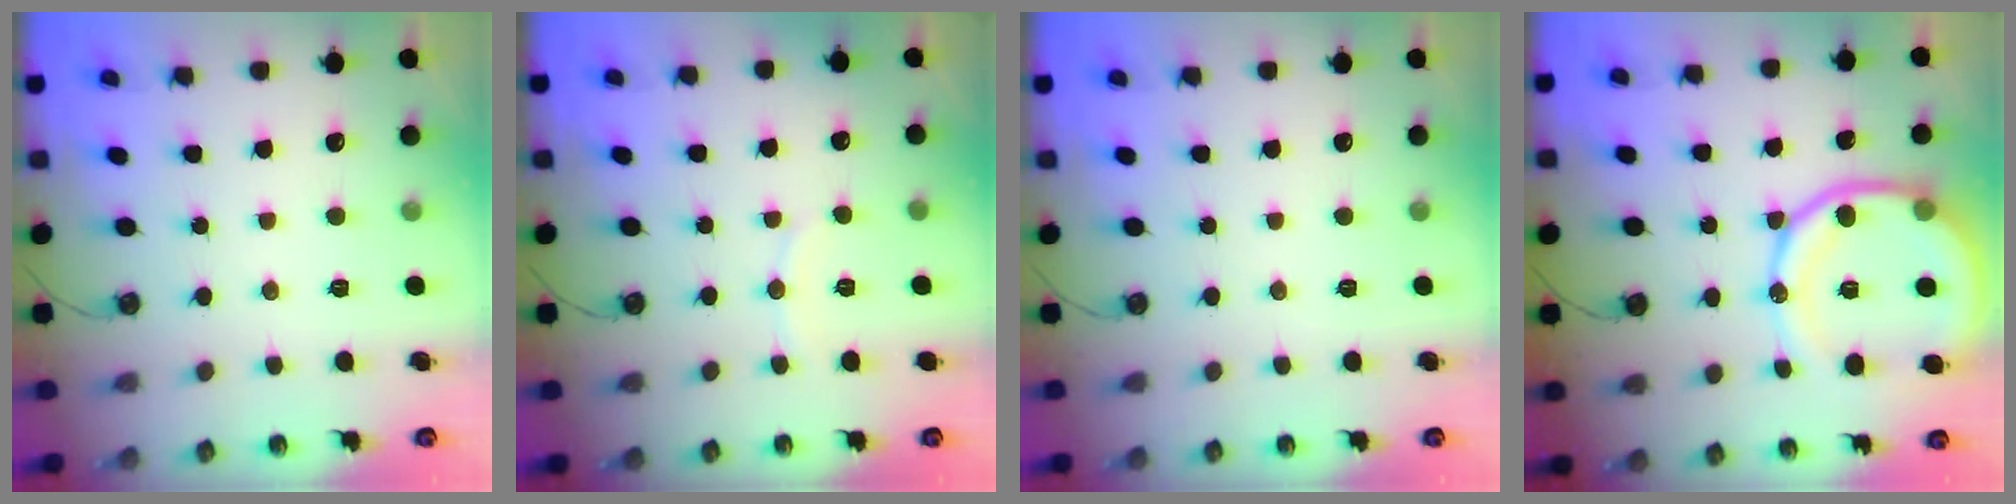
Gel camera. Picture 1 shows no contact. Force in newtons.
{"total": 4.5, "press": 4.5, "slide": 0.5}
{"total": 0.0}
{"total": 16.8, "press": 16.7, "slide": 2.0}